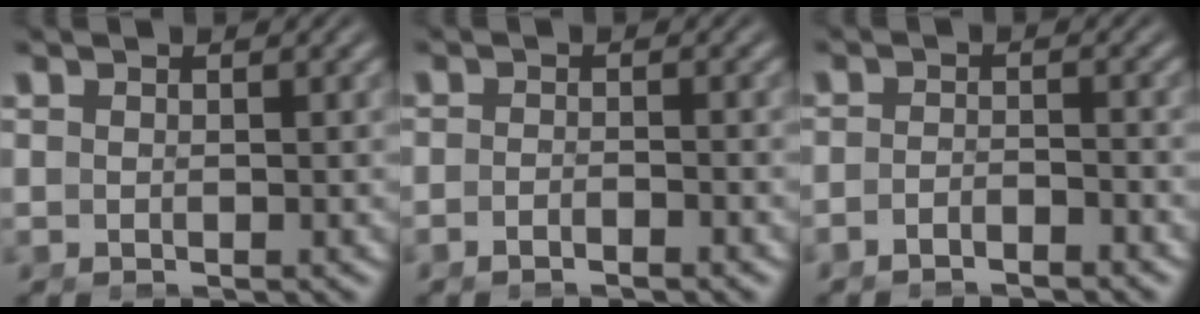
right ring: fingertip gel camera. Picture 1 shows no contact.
{"total": 1.6, "force": [-1.6, 0.0, 0.5], "torque": [-0.011, 0.000, -0.030]}
{"total": 2.5, "force": [-2.5, 0.3, 0.5], "torque": [-0.008, -0.004, -0.042]}